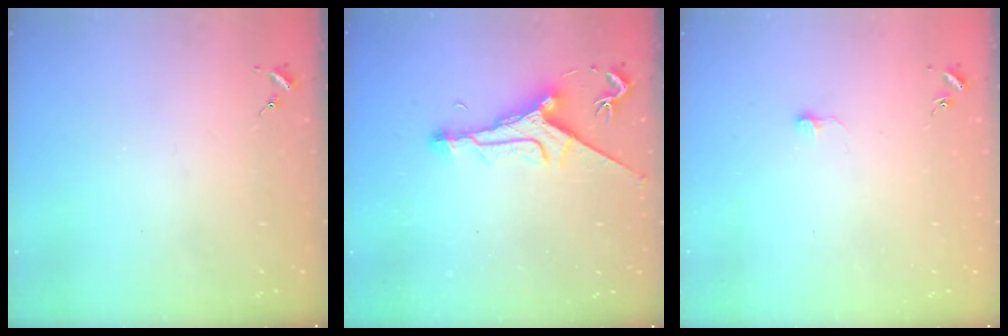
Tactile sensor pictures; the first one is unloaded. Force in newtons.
{"total": 10.2, "press": 10.1, "slide": 0.8}
{"total": 4.2, "press": 4.2, "slide": 0.5}